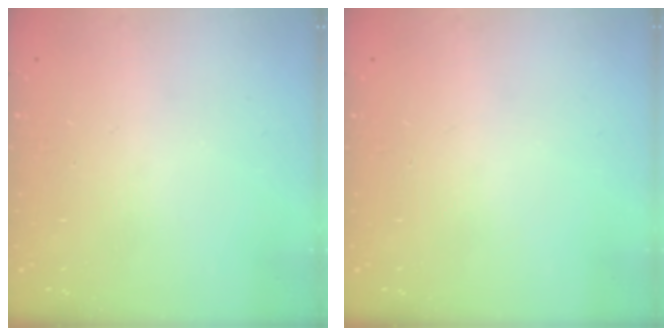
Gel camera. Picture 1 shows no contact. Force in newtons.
{"total": 0.0}